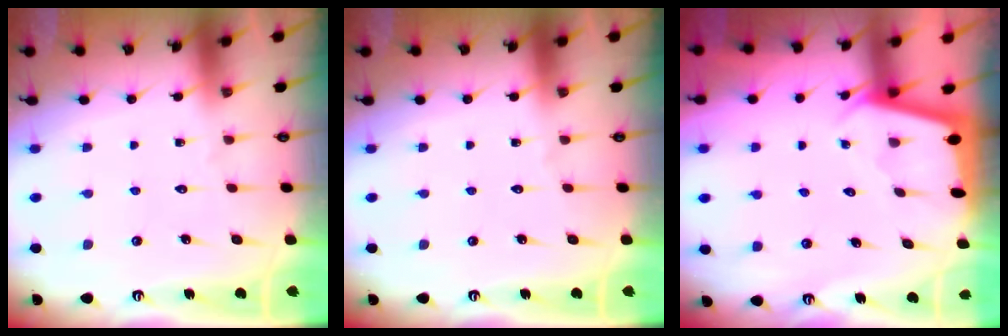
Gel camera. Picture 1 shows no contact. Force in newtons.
{"total": 0.0}
{"total": 2.2, "press": 2.2, "slide": 0.2}